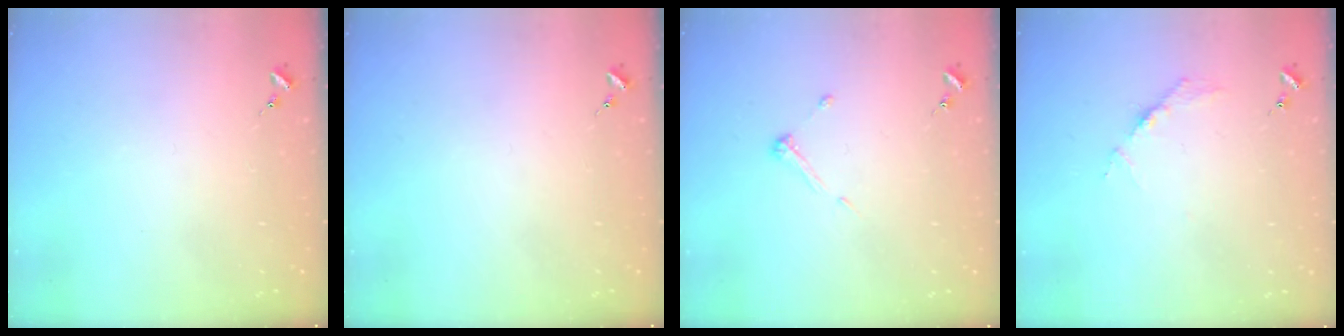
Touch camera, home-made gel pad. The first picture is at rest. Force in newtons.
{"total": 0.0}
{"total": 4.3, "press": 4.3, "slide": 0.2}
{"total": 3.6, "press": 3.6, "slide": 0.4}